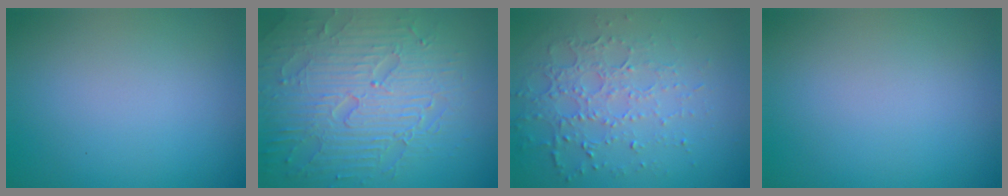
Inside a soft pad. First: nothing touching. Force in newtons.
{"total": 8.2, "press": 6.1, "slide": 5.5}
{"total": 4.9, "press": 3.4, "slide": 3.5}
{"total": 0.0}